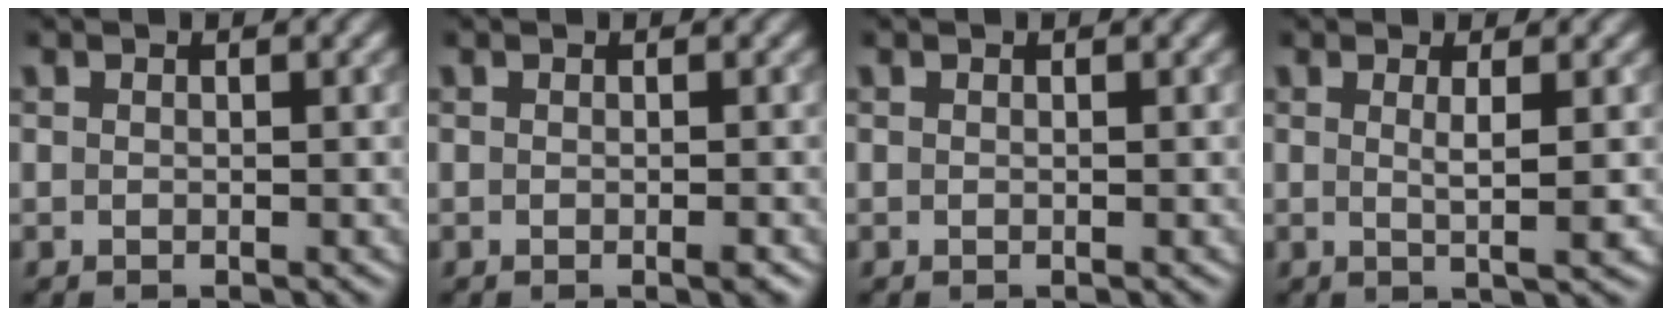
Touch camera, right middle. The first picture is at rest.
{"total": 0.9, "force": [-0.3, 0.1, 0.9], "torque": [-0.010, -0.001, -0.006]}
{"total": 0.0}
{"total": 2.1, "force": [0.4, 0.4, 2.1], "torque": [-0.034, -0.003, 0.002]}